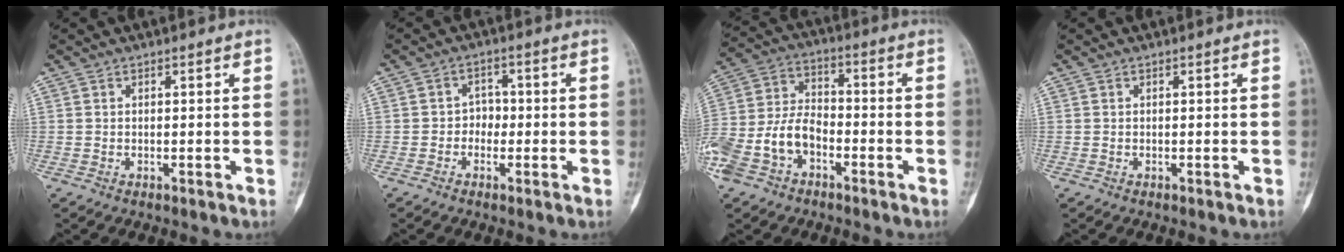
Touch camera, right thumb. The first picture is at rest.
{"total": 3.0, "force": [-0.7, 2.6, 1.3], "torque": [0.009, 0.012, -0.020]}
{"total": 13.6, "force": [-5.7, 8.8, 8.6], "torque": [-0.178, 0.042, -0.112]}
{"total": 0.0}